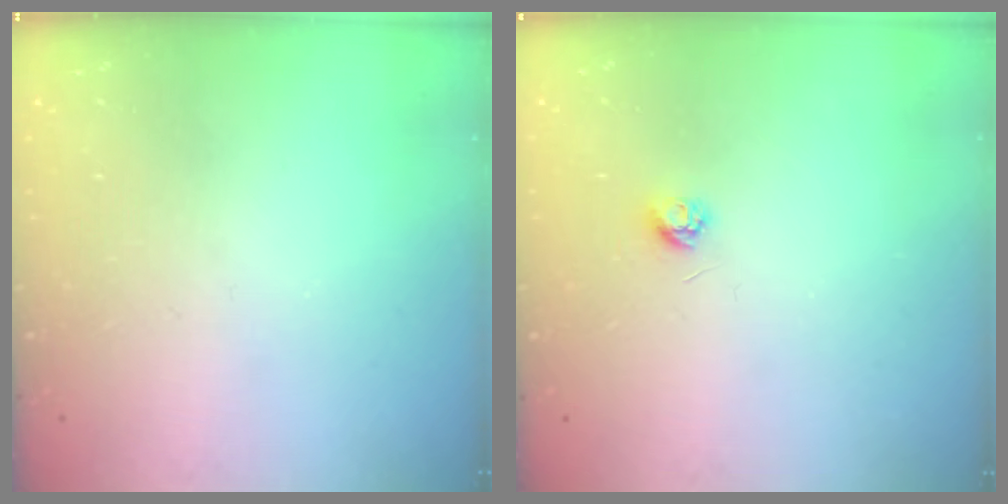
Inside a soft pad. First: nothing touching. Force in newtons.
{"total": 3.7, "press": 3.7, "slide": 0.3}